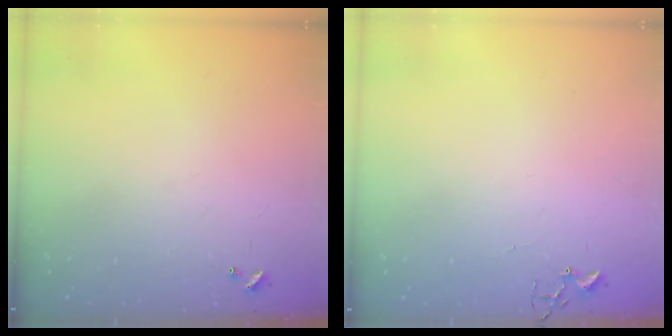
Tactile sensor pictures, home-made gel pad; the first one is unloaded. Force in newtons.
{"total": 1.8, "press": 1.8, "slide": 0.2}